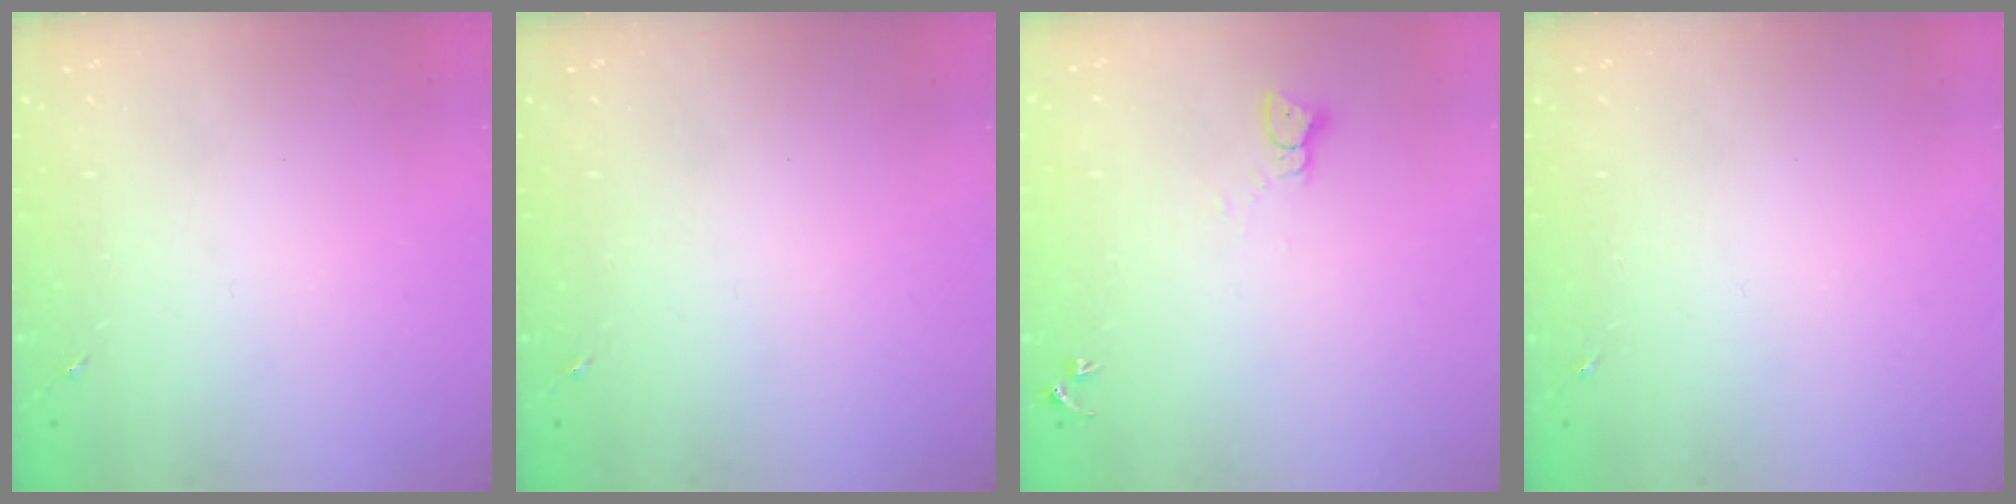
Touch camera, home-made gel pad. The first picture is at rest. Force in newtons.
{"total": 0.0}
{"total": 2.3, "press": 2.3, "slide": 0.2}
{"total": 0.0}